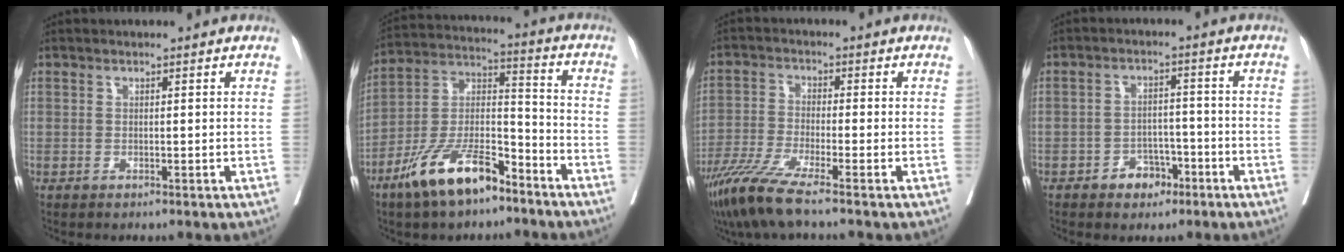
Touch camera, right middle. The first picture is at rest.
{"total": 13.6, "force": [-9.3, 4.3, 8.9], "torque": [-0.178, 0.003, -0.176]}
{"total": 7.6, "force": [-5.6, -0.4, 5.1], "torque": [-0.105, -0.028, -0.113]}
{"total": 4.3, "force": [-2.6, 3.0, 1.8], "torque": [-0.018, 0.011, -0.037]}